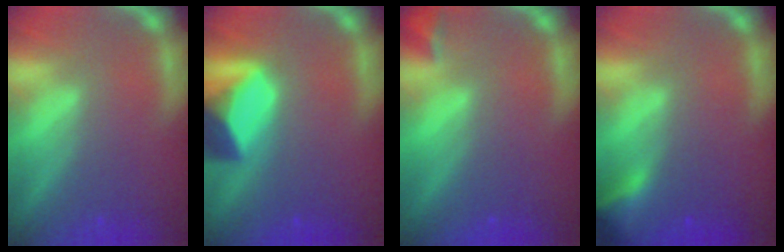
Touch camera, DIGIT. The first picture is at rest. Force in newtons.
{"total": 6.4}
{"total": 1.4}
{"total": 2.9}